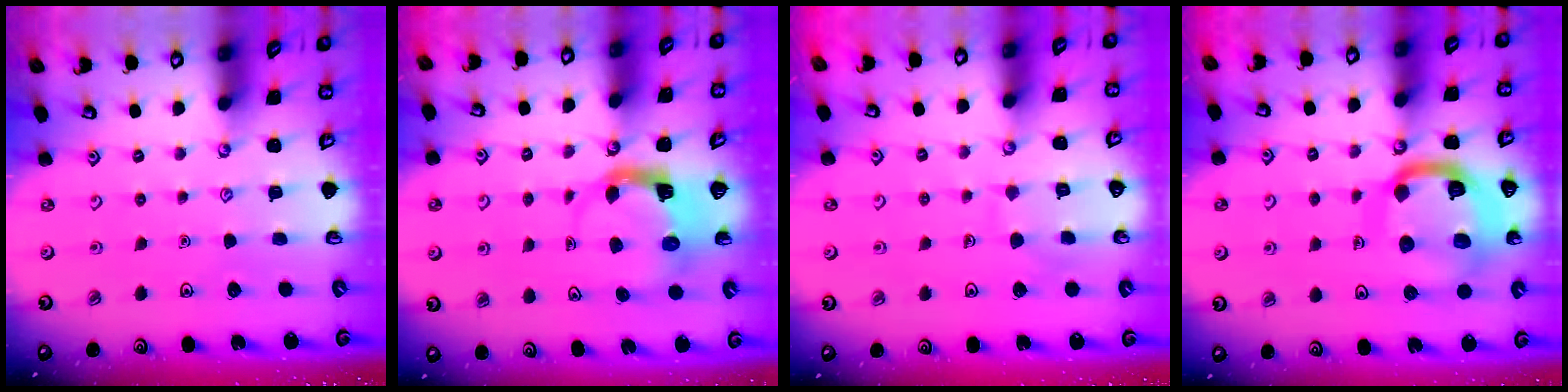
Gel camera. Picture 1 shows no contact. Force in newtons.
{"total": 3.8, "press": 3.8, "slide": 0.2}
{"total": 6.1, "press": 6.1, "slide": 0.3}
{"total": 16.3, "press": 16.2, "slide": 1.7}